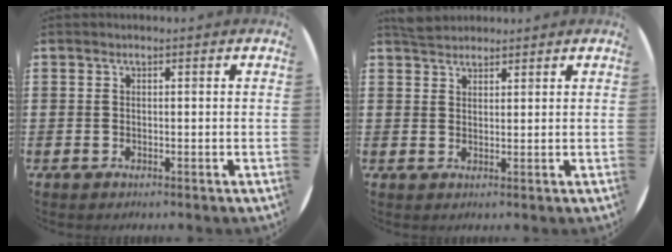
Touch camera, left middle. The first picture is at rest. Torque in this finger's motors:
{"motor_torque": [0.72, -0.74, 0.03, 0.04]}